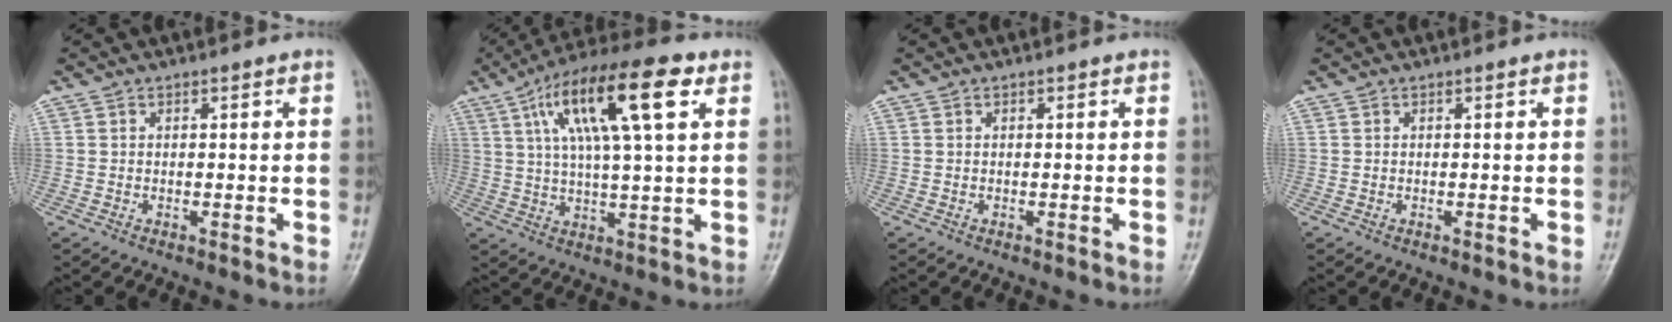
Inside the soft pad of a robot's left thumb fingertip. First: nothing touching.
{"total": 17.3, "force": [6.7, 4.6, 15.3], "torque": [-0.263, 0.008, 0.108]}
{"total": 0.0}
{"total": 0.0}